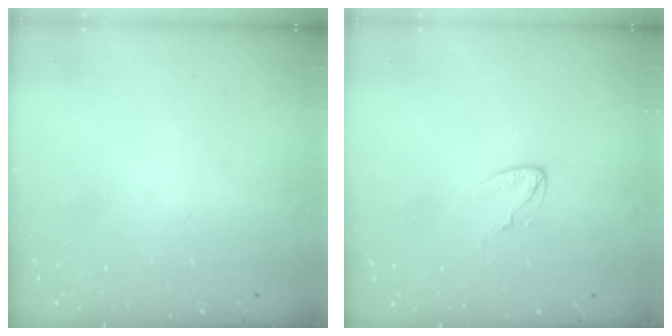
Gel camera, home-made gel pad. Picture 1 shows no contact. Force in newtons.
{"total": 3.6, "press": 3.6, "slide": 0.3}